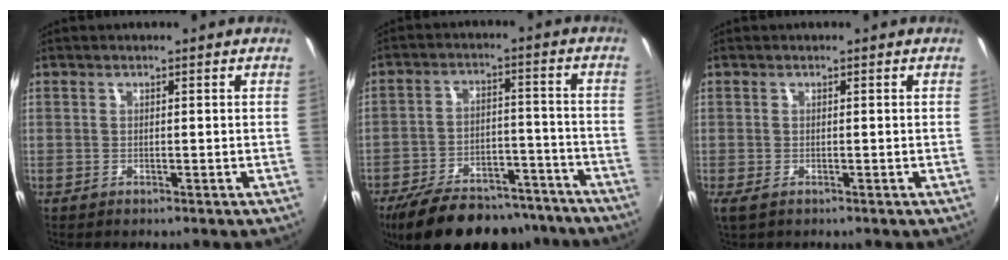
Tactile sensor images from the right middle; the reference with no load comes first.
{"total": 22.2, "force": [-18.2, 8.6, 9.4], "torque": [-0.185, 0.012, -0.246]}
{"total": 2.1, "force": [-1.2, 0.8, 1.5], "torque": [-0.029, -0.008, -0.018]}